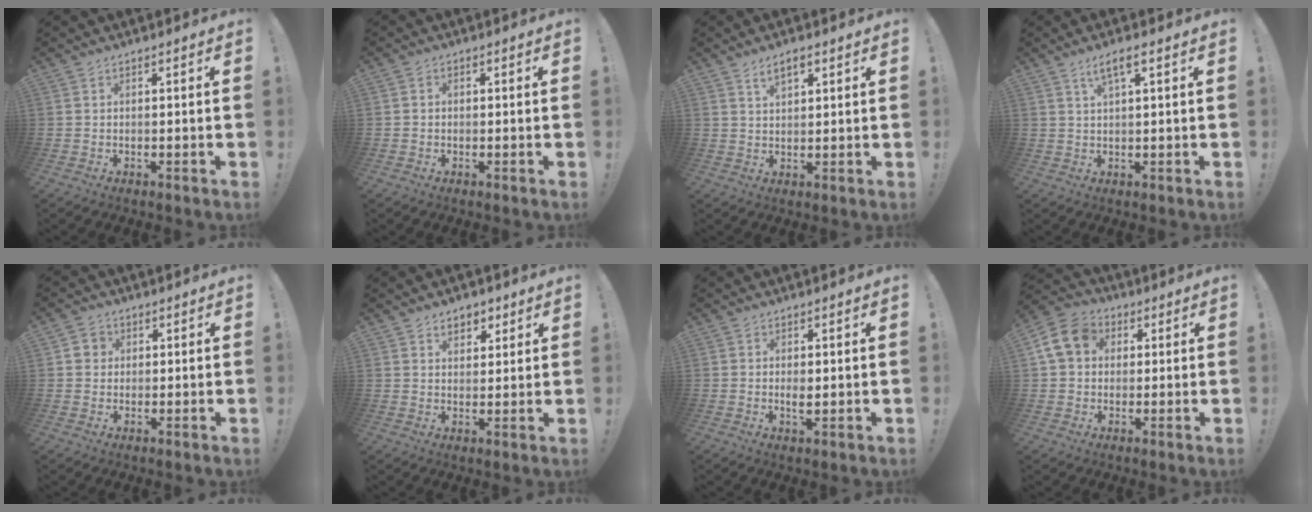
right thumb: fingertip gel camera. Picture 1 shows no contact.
{"total": 1.0, "force": [-0.4, 0.9, 0.4], "torque": [-0.007, 0.003, -0.007]}
{"total": 4.5, "force": [2.6, 2.1, 3.1], "torque": [-0.042, -0.009, 0.044]}
{"total": 4.1, "force": [1.9, 0.7, 3.6], "torque": [-0.066, 0.000, 0.028]}
{"total": 3.9, "force": [0.7, 3.7, 1.1], "torque": [-0.016, 0.007, 0.014]}
{"total": 5.1, "force": [3.0, 3.8, 1.7], "torque": [-0.008, -0.015, 0.052]}
{"total": 2.0, "force": [0.1, 0.8, 1.8], "torque": [-0.019, -0.005, 0.000]}
{"total": 12.2, "force": [3.0, 10.0, 6.3], "torque": [-0.104, 0.008, 0.066]}